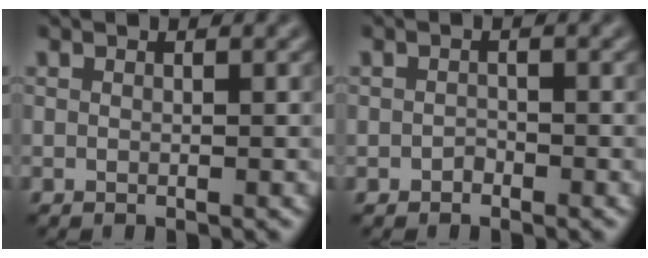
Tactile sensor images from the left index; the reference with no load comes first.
{"total": 0.9, "force": [-0.7, 0.4, 0.1], "torque": [-0.002, -0.003, -0.013]}